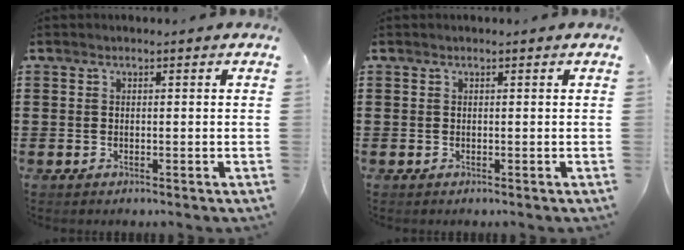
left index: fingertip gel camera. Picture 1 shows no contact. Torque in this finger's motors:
{"motor_torque": [0.09, 0.05, 0.00, -0.01]}